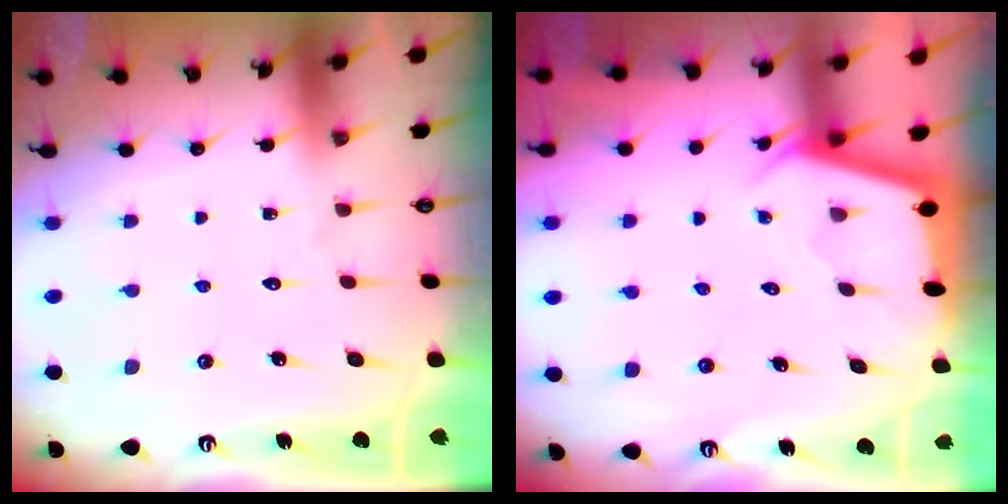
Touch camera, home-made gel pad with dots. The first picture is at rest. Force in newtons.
{"total": 2.4, "press": 2.4, "slide": 0.2}